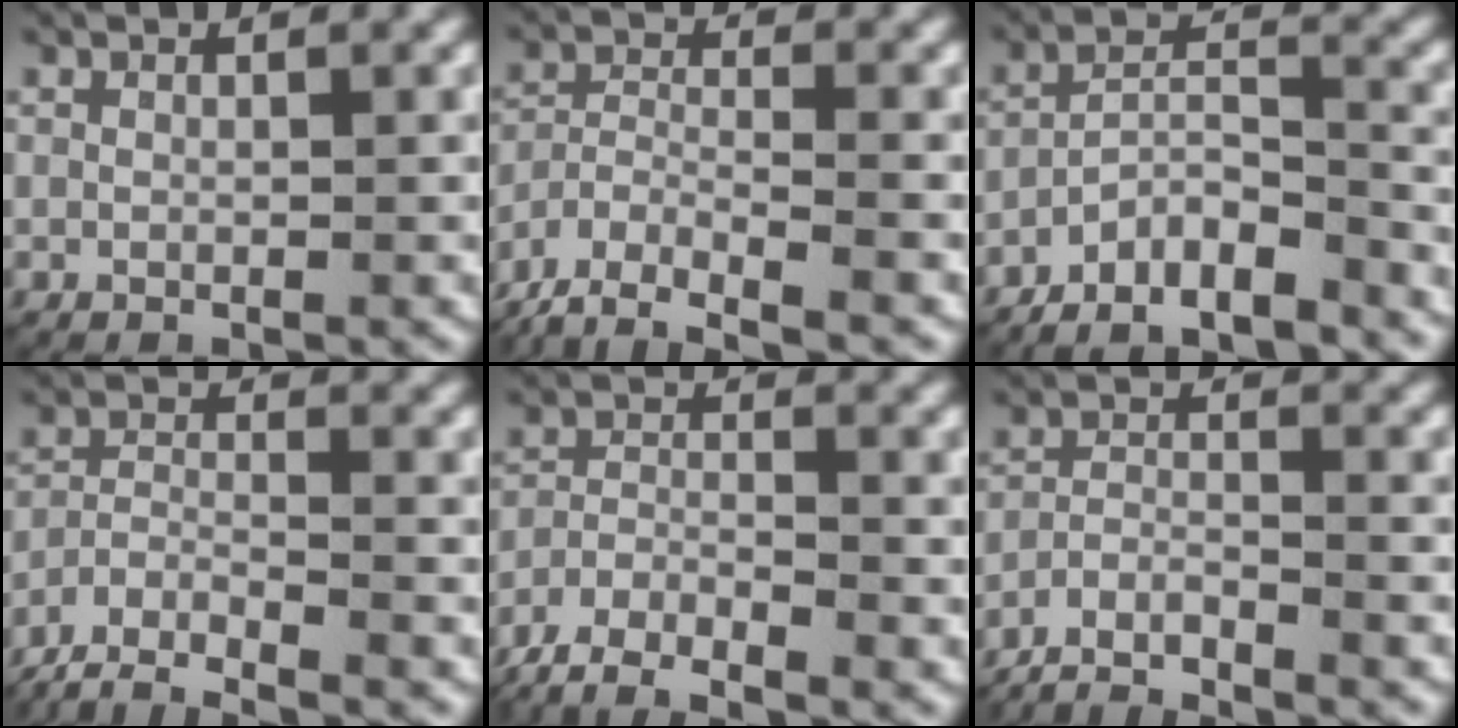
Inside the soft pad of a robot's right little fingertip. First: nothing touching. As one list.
[{"total": 7.4, "force": [-4.8, 4.3, 3.6], "torque": [-0.081, -0.024, -0.075]}, {"total": 10.9, "force": [-8.9, 5.1, 3.7], "torque": [-0.062, -0.023, -0.144]}, {"total": 8.7, "force": [-7.4, 3.8, 2.5], "torque": [-0.048, -0.022, -0.121]}, {"total": 7.3, "force": [-5.7, 3.6, 2.7], "torque": [-0.053, -0.019, -0.092]}, {"total": 7.8, "force": [-7.2, 2.5, 1.7], "torque": [-0.025, -0.018, -0.117]}]